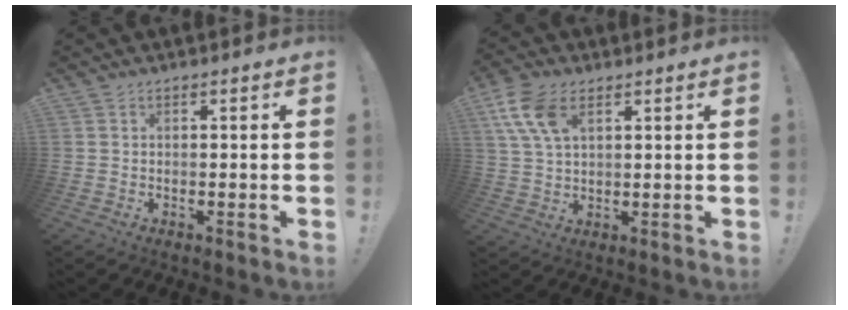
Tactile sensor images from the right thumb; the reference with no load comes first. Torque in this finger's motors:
{"motor_torque": [1.76, 1.13, 0.69, -0.25, 0.28]}